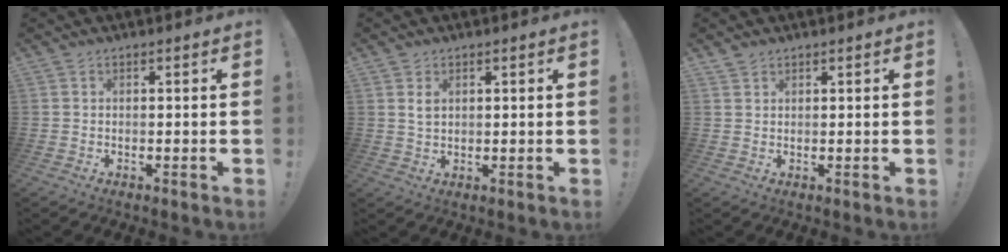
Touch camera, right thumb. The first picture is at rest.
{"total": 2.7, "force": [1.5, 1.7, 1.5], "torque": [-0.019, -0.003, 0.025]}
{"total": 1.3, "force": [1.1, 0.6, 0.2], "torque": [-0.003, -0.005, 0.021]}